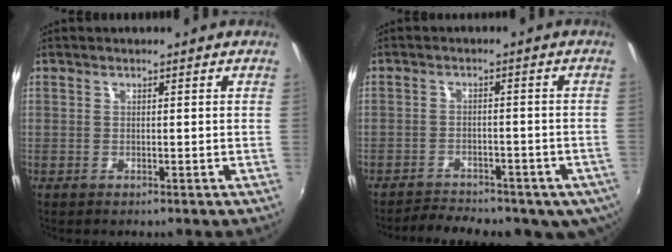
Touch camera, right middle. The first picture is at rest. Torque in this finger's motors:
{"motor_torque": [1.25, -0.88, 0.52, 0.08]}